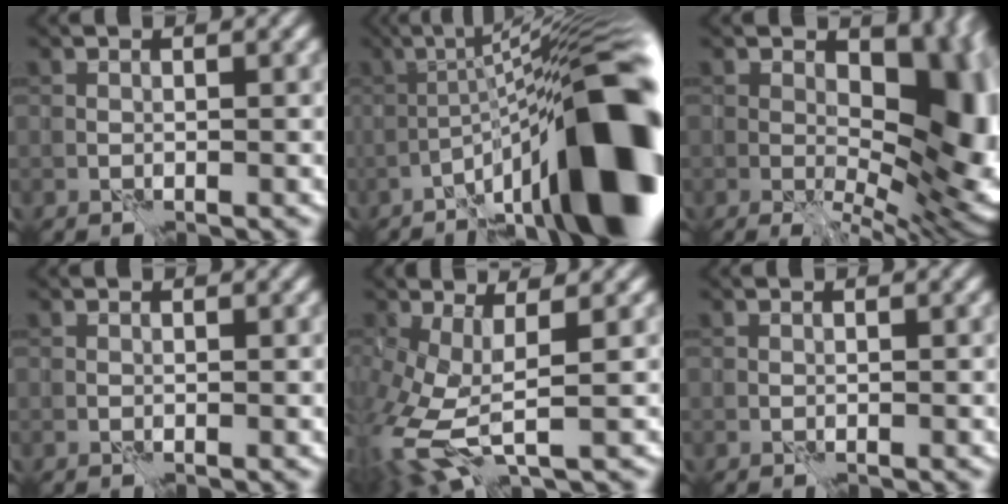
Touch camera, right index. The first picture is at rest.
{"total": 16.7, "force": [-7.0, 4.0, 14.7], "torque": [-0.194, 0.035, -0.113]}
{"total": 16.0, "force": [1.9, 9.9, 12.4], "torque": [-0.130, -0.021, 0.047]}
{"total": 0.9, "force": [-0.2, 0.5, 0.7], "torque": [-0.015, -0.006, -0.001]}
{"total": 7.0, "force": [-1.3, 2.9, 6.2], "torque": [-0.161, -0.023, -0.022]}
{"total": 0.0}